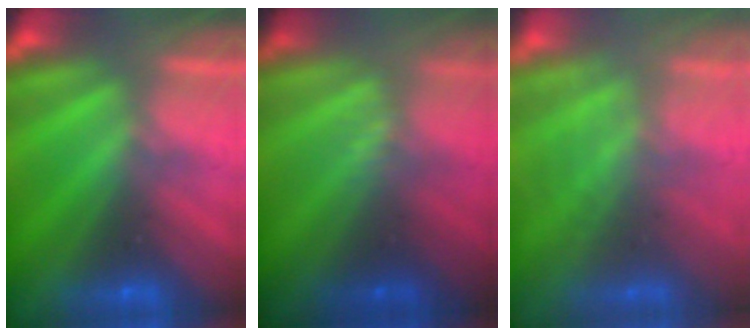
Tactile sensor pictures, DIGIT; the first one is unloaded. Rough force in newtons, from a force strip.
{"total": 2.3}
{"total": 3.5}